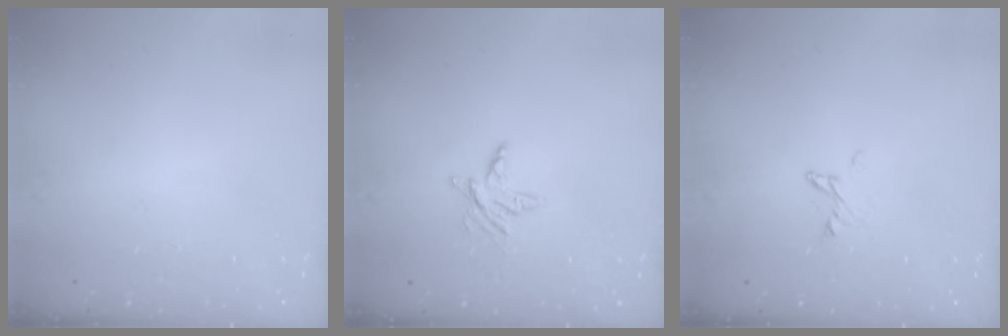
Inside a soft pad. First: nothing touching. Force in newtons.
{"total": 6.0, "press": 5.9, "slide": 0.6}
{"total": 3.8, "press": 3.8, "slide": 0.4}